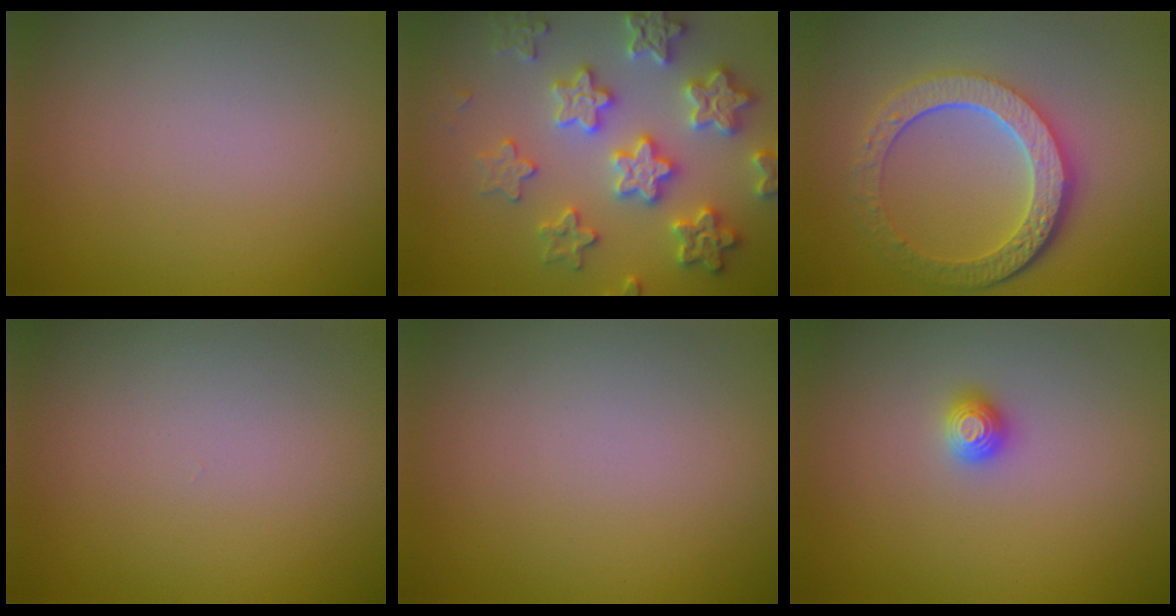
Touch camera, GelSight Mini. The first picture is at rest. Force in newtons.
{"total": 6.1, "press": 6.0, "slide": 1.3}
{"total": 6.4, "press": 4.7, "slide": 4.3}
{"total": 0.0}
{"total": 0.0}
{"total": 1.2, "press": 1.2, "slide": 0.2}